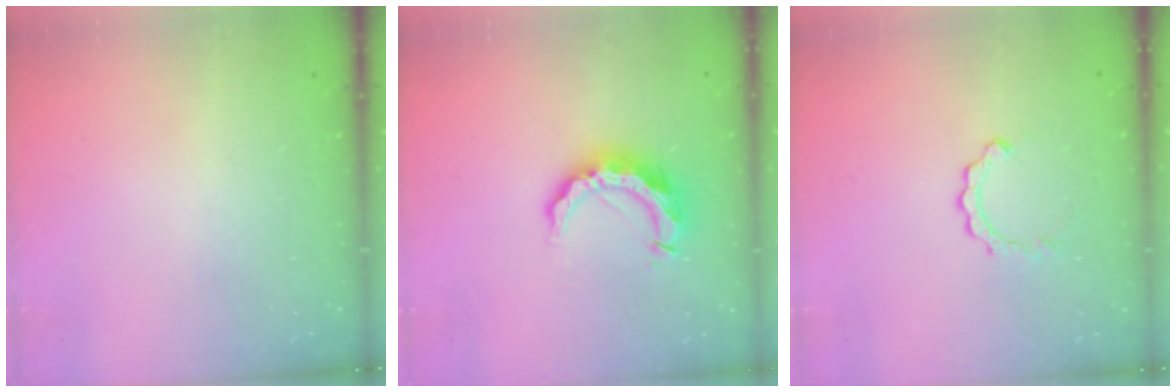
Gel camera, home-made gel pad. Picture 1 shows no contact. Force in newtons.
{"total": 10.5, "press": 10.5, "slide": 0.3}
{"total": 2.5, "press": 2.4, "slide": 0.4}